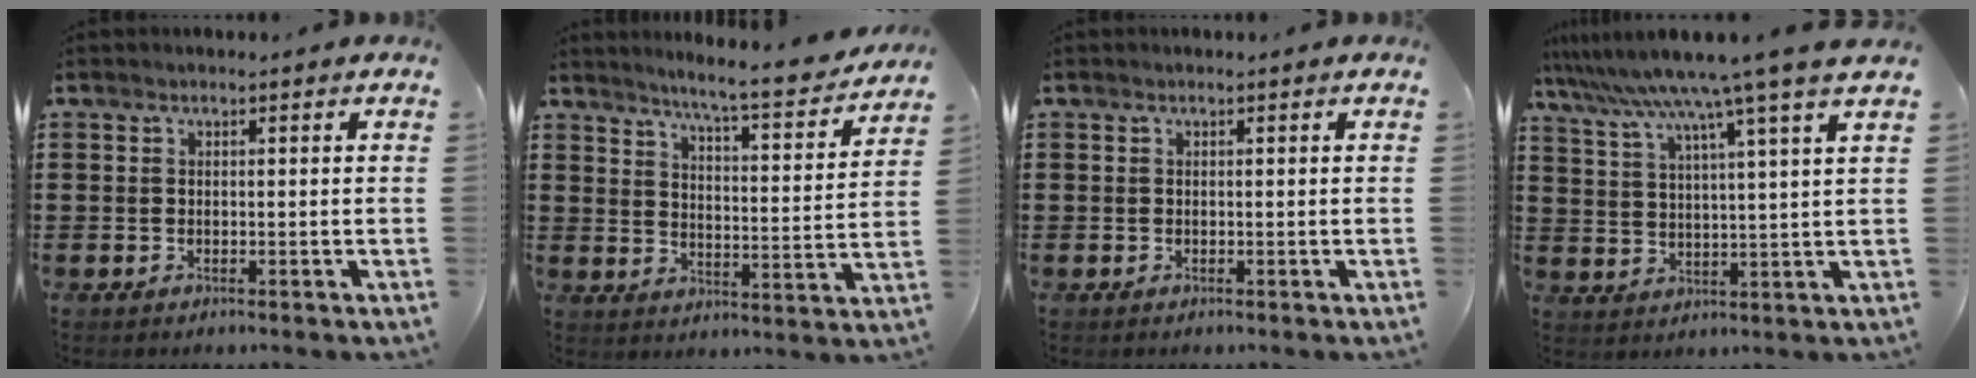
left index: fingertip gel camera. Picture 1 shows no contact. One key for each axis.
{"total": 7.0, "fx": 6.3, "fy": -0.6, "fz": 2.9, "tx": -0.065, "ty": -0.049, "tz": 0.101}
{"total": 0.0}
{"total": 8.9, "fx": 7.2, "fy": -1.3, "fz": 5.1, "tx": -0.126, "ty": -0.038, "tz": 0.113}